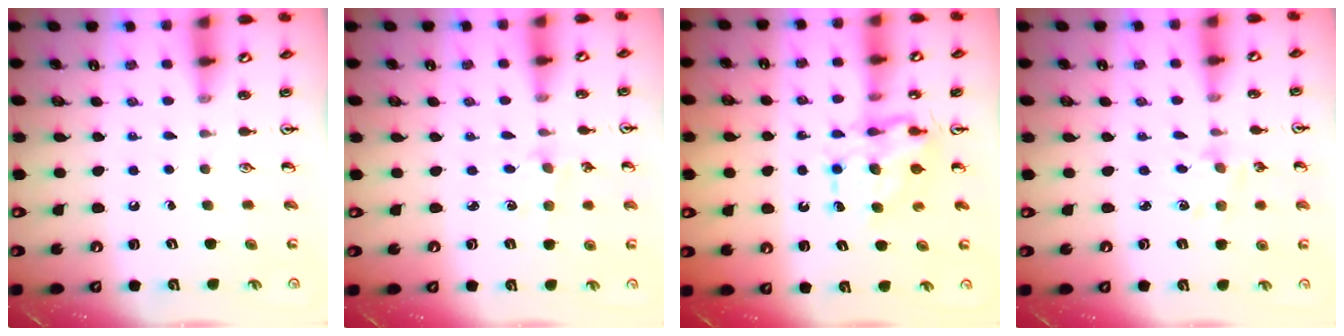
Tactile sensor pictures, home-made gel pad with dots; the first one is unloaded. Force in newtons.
{"total": 1.3, "press": 1.3, "slide": 0.2}
{"total": 7.1, "press": 7.1, "slide": 0.3}
{"total": 1.8, "press": 1.7, "slide": 0.3}